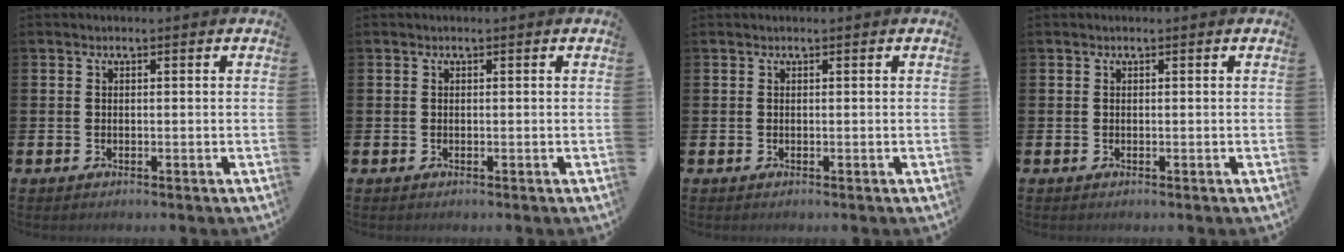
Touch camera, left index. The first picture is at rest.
{"total": 0.0}
{"total": 0.0}
{"total": 0.0}